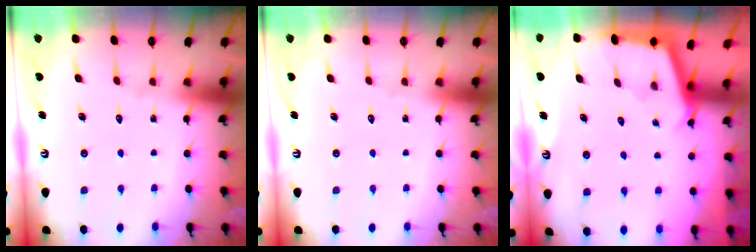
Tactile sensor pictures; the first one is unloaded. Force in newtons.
{"total": 0.0}
{"total": 2.1, "press": 2.1, "slide": 0.2}